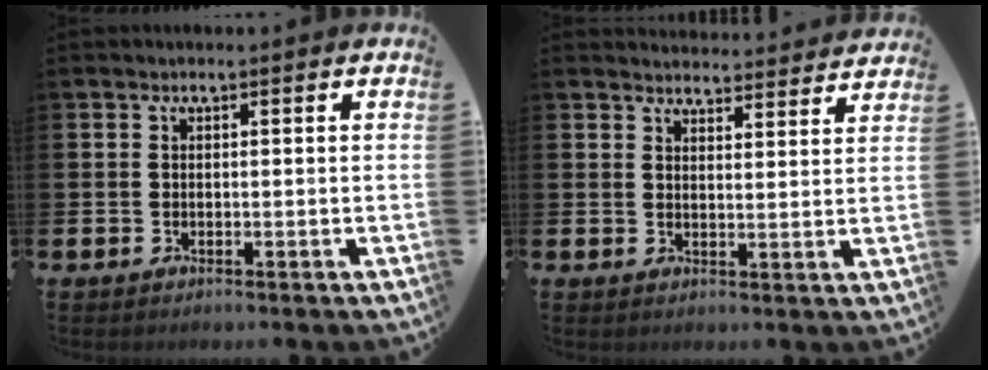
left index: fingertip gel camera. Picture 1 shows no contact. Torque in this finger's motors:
{"motor_torque": [0.67, -1.43, -0.47, -0.02]}